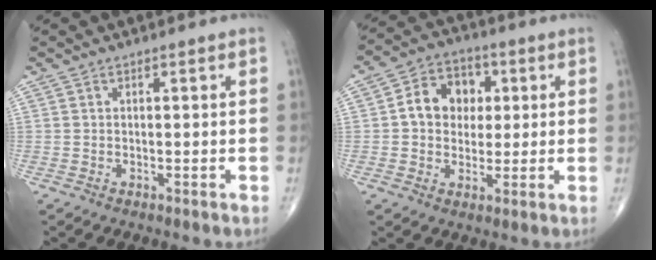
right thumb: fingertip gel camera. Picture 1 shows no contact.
{"total": 9.9, "force": [1.4, 8.0, 5.6], "torque": [-0.055, 0.014, 0.015]}